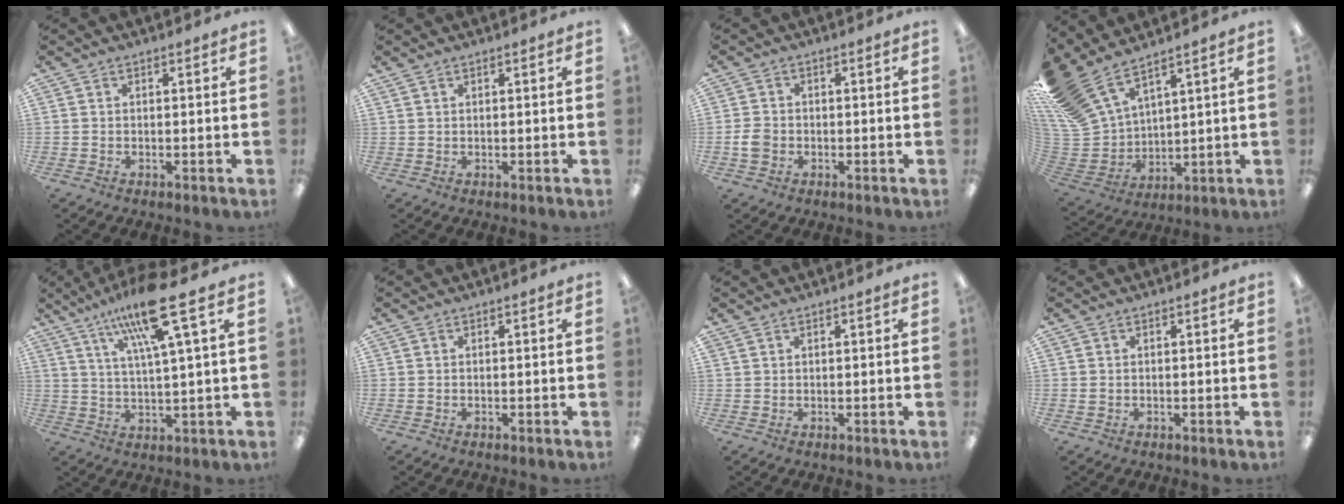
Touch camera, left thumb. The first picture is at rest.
{"total": 1.2, "force": [0.9, 0.5, 0.6], "torque": [-0.014, 0.000, 0.017]}
{"total": 3.6, "force": [-0.7, 2.9, 2.0], "torque": [-0.040, 0.004, -0.014]}
{"total": 16.2, "force": [12.2, 7.3, 7.8], "torque": [-0.197, -0.070, 0.233]}
{"total": 14.9, "force": [8.8, 2.1, 11.8], "torque": [-0.219, -0.024, 0.141]}
{"total": 0.0}
{"total": 1.4, "force": [1.1, 0.6, 0.5], "torque": [-0.010, -0.001, 0.022]}
{"total": 0.9, "force": [0.4, 0.6, 0.5], "torque": [-0.011, 0.002, 0.007]}